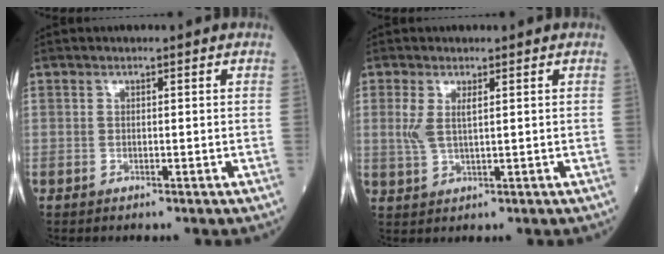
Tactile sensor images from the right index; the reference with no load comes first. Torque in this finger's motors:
{"motor_torque": [0.04, 0.10, 0.06, 0.06]}